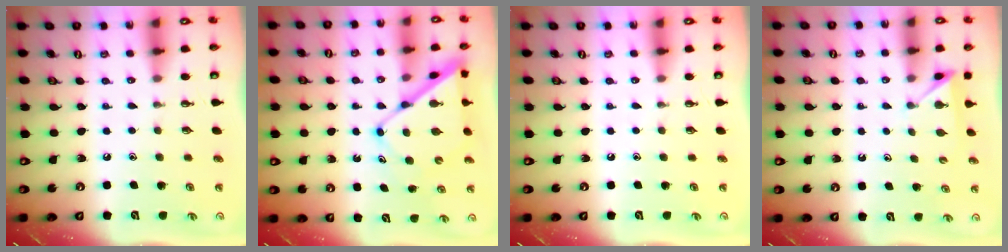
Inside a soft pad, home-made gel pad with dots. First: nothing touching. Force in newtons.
{"total": 11.8, "press": 11.7, "slide": 1.1}
{"total": 0.0}
{"total": 2.8, "press": 2.8, "slide": 0.5}